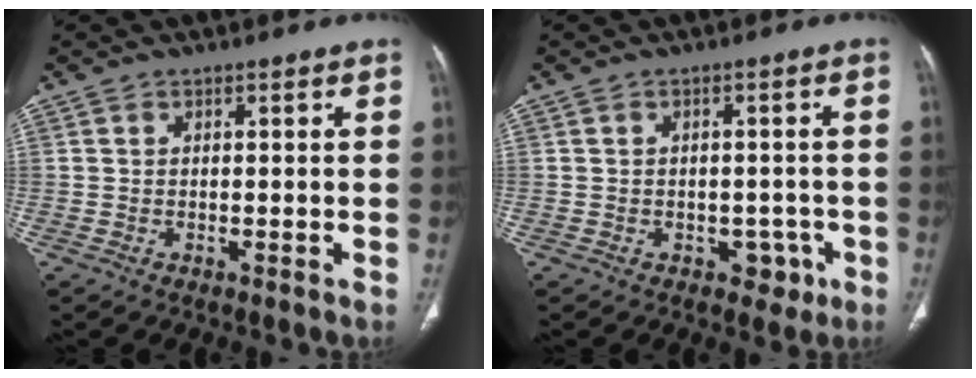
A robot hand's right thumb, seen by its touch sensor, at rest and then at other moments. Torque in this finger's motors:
{"motor_torque": [0.53, 0.48, -0.27, 0.10, 0.02]}